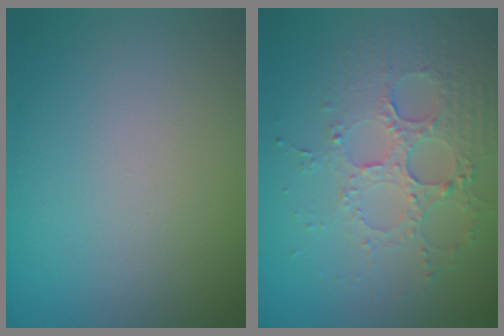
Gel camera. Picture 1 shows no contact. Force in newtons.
{"total": 3.9, "press": 3.7, "slide": 1.3}